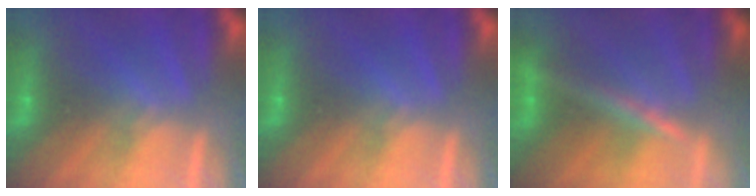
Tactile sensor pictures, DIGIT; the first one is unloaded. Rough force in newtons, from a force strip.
{"total": 0.0}
{"total": 2.4}